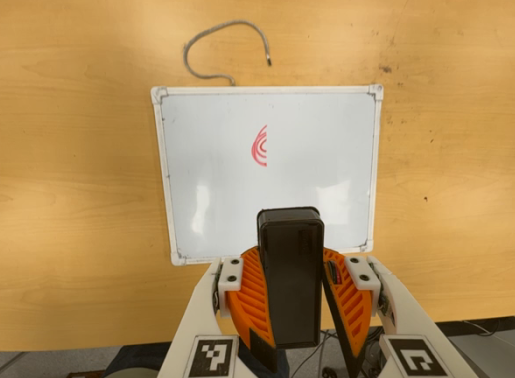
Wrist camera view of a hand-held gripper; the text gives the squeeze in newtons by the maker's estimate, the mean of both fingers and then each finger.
{"total": 10.9, "left": 11.2, "right": 10.6}